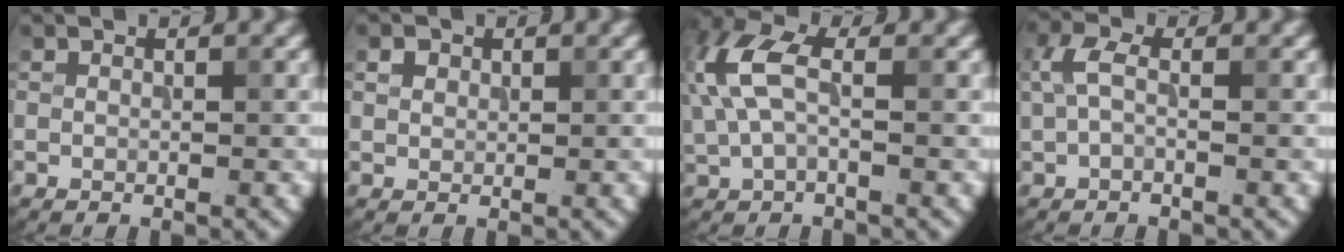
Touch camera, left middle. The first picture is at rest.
{"total": 1.1, "force": [0.5, 0.9, 0.4], "torque": [-0.006, 0.001, 0.010]}
{"total": 5.7, "force": [1.0, 3.1, 4.7], "torque": [-0.120, 0.015, 0.009]}
{"total": 2.3, "force": [0.3, 1.2, 1.9], "torque": [-0.048, 0.009, 0.000]}